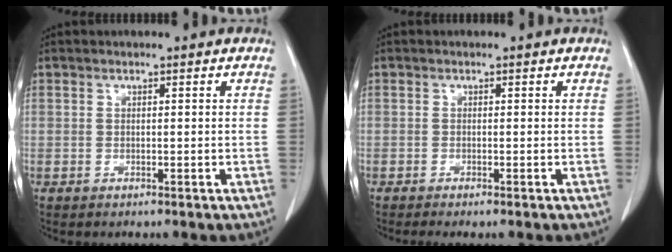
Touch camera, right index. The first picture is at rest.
{"total": 1.6, "force": [-1.3, 0.0, 0.9], "torque": [-0.012, -0.004, -0.019]}